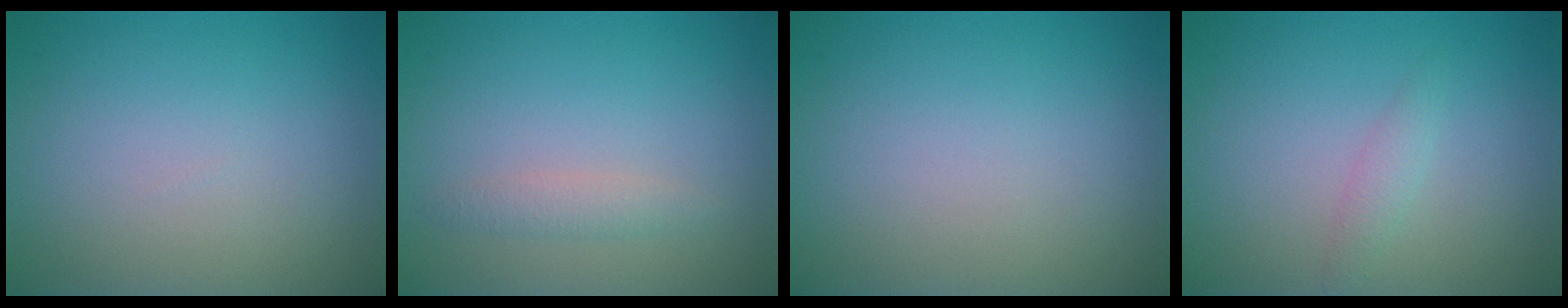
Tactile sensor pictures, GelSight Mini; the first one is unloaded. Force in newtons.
{"total": 1.3, "press": 1.3, "slide": 0.0}
{"total": 0.0}
{"total": 1.2, "press": 1.2, "slide": 0.0}